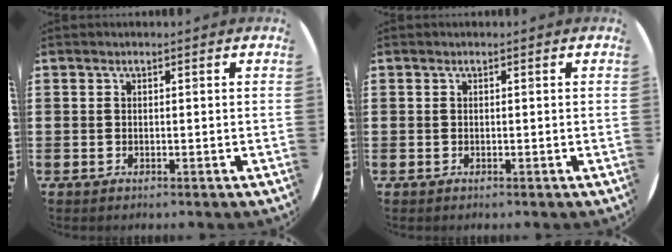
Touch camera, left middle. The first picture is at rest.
{"total": 0.0}